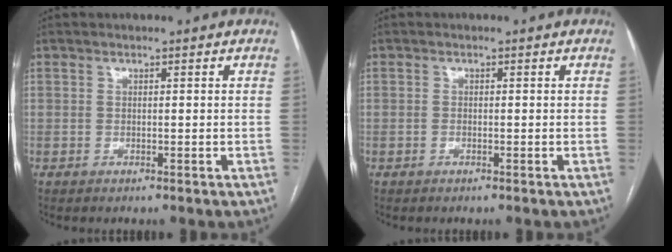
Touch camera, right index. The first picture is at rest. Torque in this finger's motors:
{"motor_torque": [-0.06, 0.02, -0.03, 0.00]}